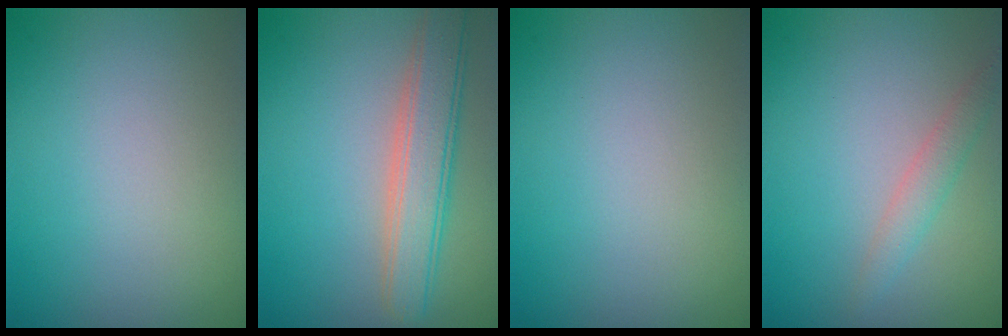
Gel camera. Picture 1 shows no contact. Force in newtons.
{"total": 4.7, "press": 4.7, "slide": 0.4}
{"total": 0.0}
{"total": 1.7, "press": 1.7, "slide": 0.0}